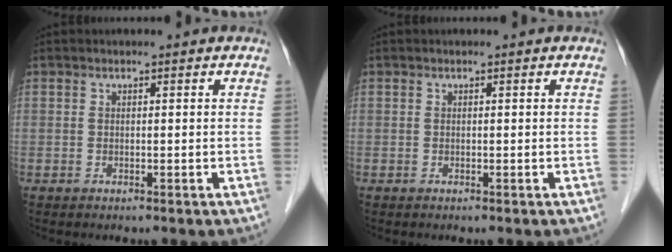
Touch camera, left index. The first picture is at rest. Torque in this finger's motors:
{"motor_torque": [0.00, 0.00, -0.02, 0.00]}